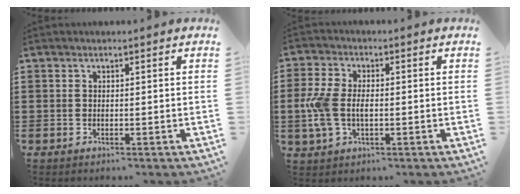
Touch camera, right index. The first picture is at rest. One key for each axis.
{"total": 5.9, "fx": -0.5, "fy": 3.5, "fz": 4.8, "tx": -0.131, "ty": -0.005, "tz": -0.021}